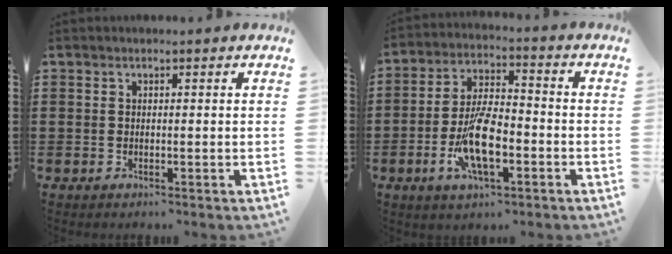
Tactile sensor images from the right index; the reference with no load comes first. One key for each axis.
{"total": 10.2, "fx": -3.3, "fy": 4.0, "fz": 8.8, "tx": -0.181, "ty": -0.005, "tz": -0.060}